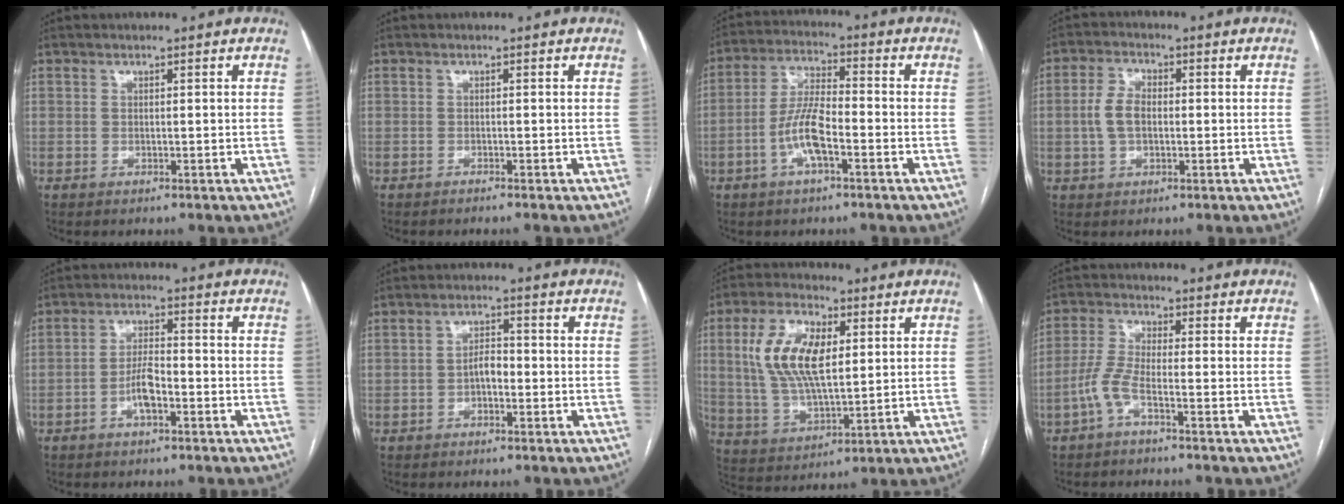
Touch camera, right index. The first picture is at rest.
{"total": 1.2, "force": [-1.0, -0.3, 0.6], "torque": [-0.007, 0.003, -0.012]}
{"total": 8.0, "force": [-2.9, 2.1, 7.2], "torque": [-0.151, 0.008, -0.056]}
{"total": 5.2, "force": [-0.2, 3.0, 4.2], "torque": [-0.094, 0.014, -0.004]}
{"total": 4.5, "force": [-1.9, 1.2, 3.8], "torque": [-0.078, 0.009, -0.036]}
{"total": 2.9, "force": [-0.9, 1.4, 2.4], "torque": [-0.038, 0.008, -0.017]}
{"total": 12.5, "force": [3.0, 5.3, 10.9], "torque": [-0.232, 0.014, 0.059]}
{"total": 4.1, "force": [-2.3, 0.3, 3.4], "torque": [-0.083, 0.009, -0.053]}